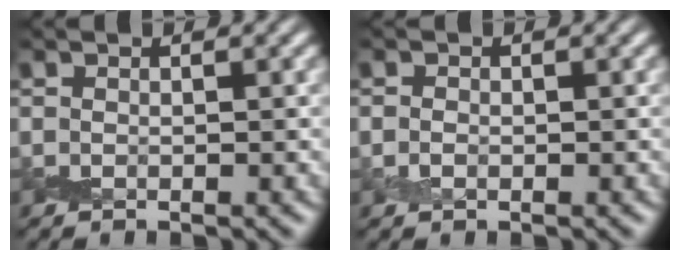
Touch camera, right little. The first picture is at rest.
{"total": 1.0, "force": [-0.2, 0.8, 0.6], "torque": [-0.011, -0.002, -0.007]}